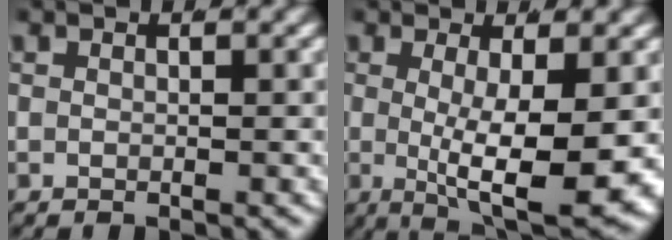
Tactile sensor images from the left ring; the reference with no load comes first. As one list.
[{"total": 9.2, "force": [-0.8, 2.8, 8.8], "torque": [-0.131, -0.026, 0.001]}]